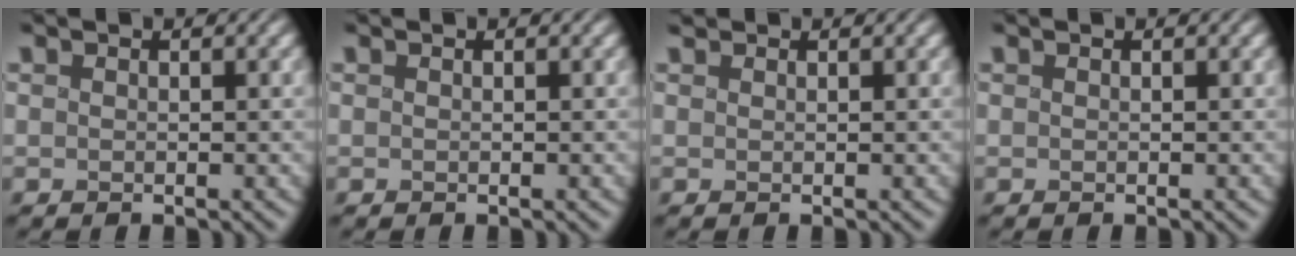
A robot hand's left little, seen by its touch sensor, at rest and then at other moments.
{"total": 0.0}
{"total": 0.8, "force": [0.7, 0.2, 0.2], "torque": [-0.003, 0.007, 0.016]}
{"total": 0.0}